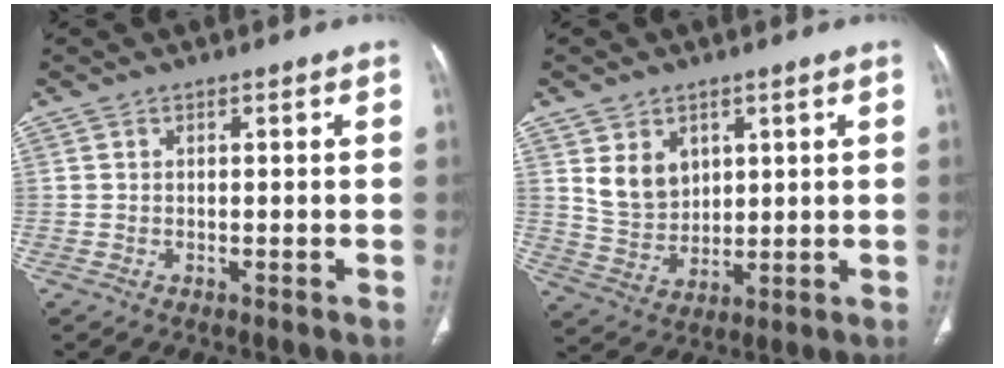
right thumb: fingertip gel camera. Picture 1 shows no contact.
{"total": 7.6, "force": [3.0, 5.8, 3.8], "torque": [-0.045, -0.023, 0.070]}